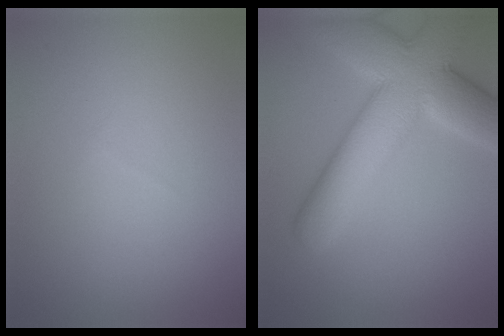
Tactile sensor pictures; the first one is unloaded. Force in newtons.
{"total": 10.7, "press": 10.7, "slide": 0.8}